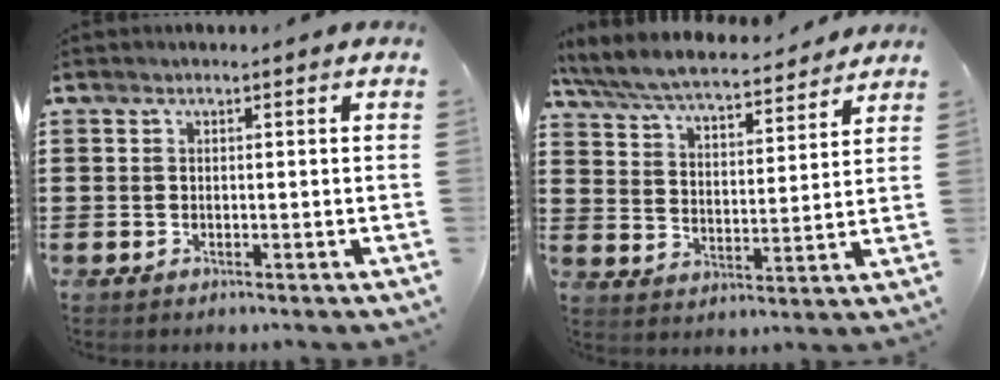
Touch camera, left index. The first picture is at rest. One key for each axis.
{"total": 6.6, "fx": 6.3, "fy": 0.5, "fz": 2.2, "tx": -0.068, "ty": -0.038, "tz": 0.107}